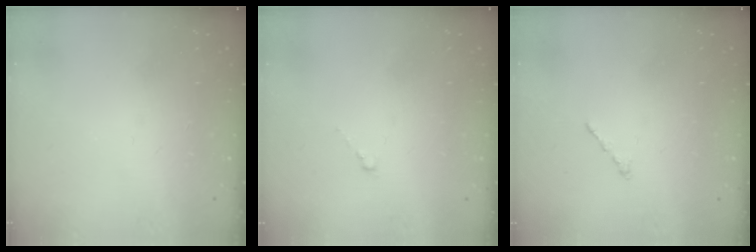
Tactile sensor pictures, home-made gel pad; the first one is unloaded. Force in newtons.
{"total": 0.8, "press": 0.7, "slide": 0.5}
{"total": 0.0}